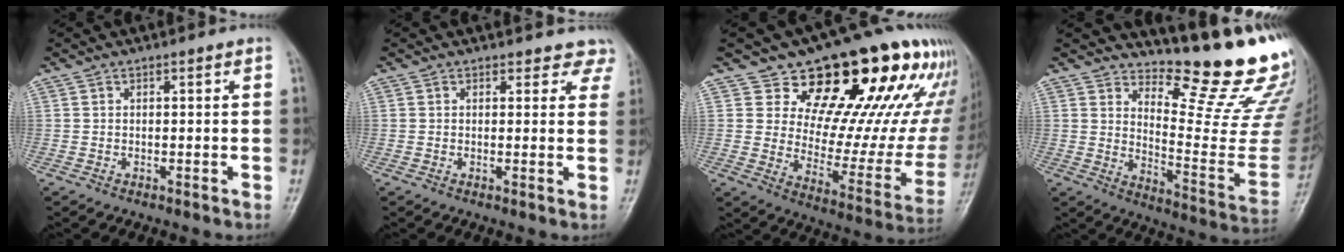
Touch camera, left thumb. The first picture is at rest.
{"total": 4.7, "force": [4.1, 2.4, -0.1], "torque": [0.047, -0.017, 0.018]}
{"total": 24.4, "force": [16.1, 11.3, 14.4], "torque": [-0.141, -0.082, 0.224]}
{"total": 19.1, "force": [16.0, 3.1, 10.0], "torque": [-0.108, -0.174, 0.221]}